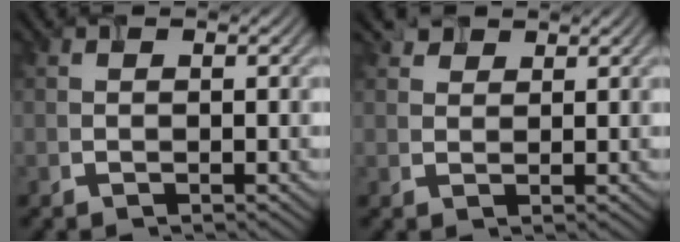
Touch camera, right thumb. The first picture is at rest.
{"total": 3.2, "force": [2.3, 1.8, 1.3], "torque": [-0.030, 0.012, 0.052]}